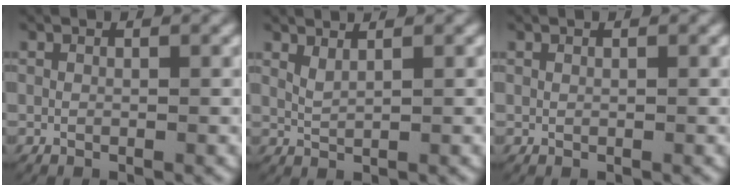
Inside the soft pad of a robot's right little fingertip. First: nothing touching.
{"total": 1.6, "force": [1.2, 0.4, 1.0], "torque": [-0.023, -0.002, 0.027]}
{"total": 0.0}